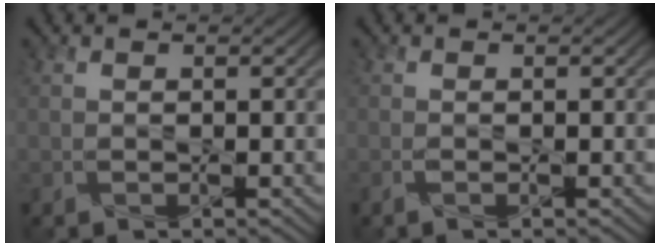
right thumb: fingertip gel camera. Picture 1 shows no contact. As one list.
[{"total": 0.6, "force": [-0.3, 0.1, 0.6], "torque": [-0.013, -0.002, -0.007]}]